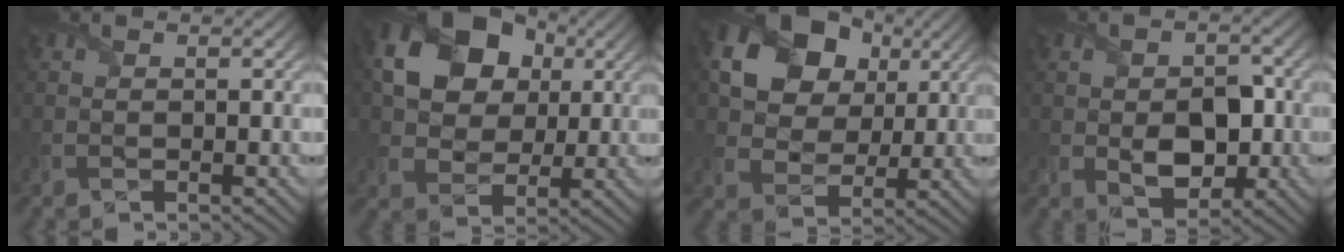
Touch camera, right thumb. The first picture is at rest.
{"total": 13.2, "force": [4.0, 9.8, 7.8], "torque": [-0.155, 0.008, 0.064]}
{"total": 14.0, "force": [5.4, 10.1, 8.0], "torque": [-0.159, 0.016, 0.095]}
{"total": 5.5, "force": [-0.9, 3.6, 4.0], "torque": [-0.071, -0.013, -0.012]}